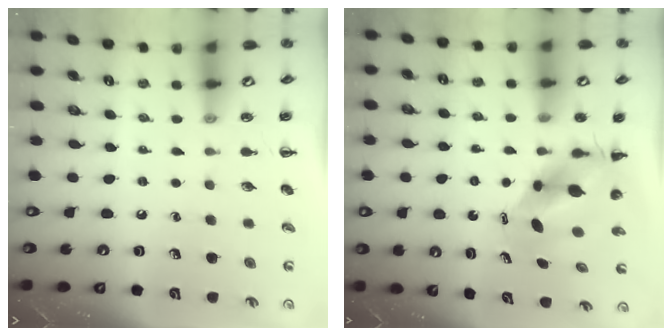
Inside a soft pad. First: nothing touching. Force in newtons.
{"total": 5.7, "press": 5.5, "slide": 1.5}